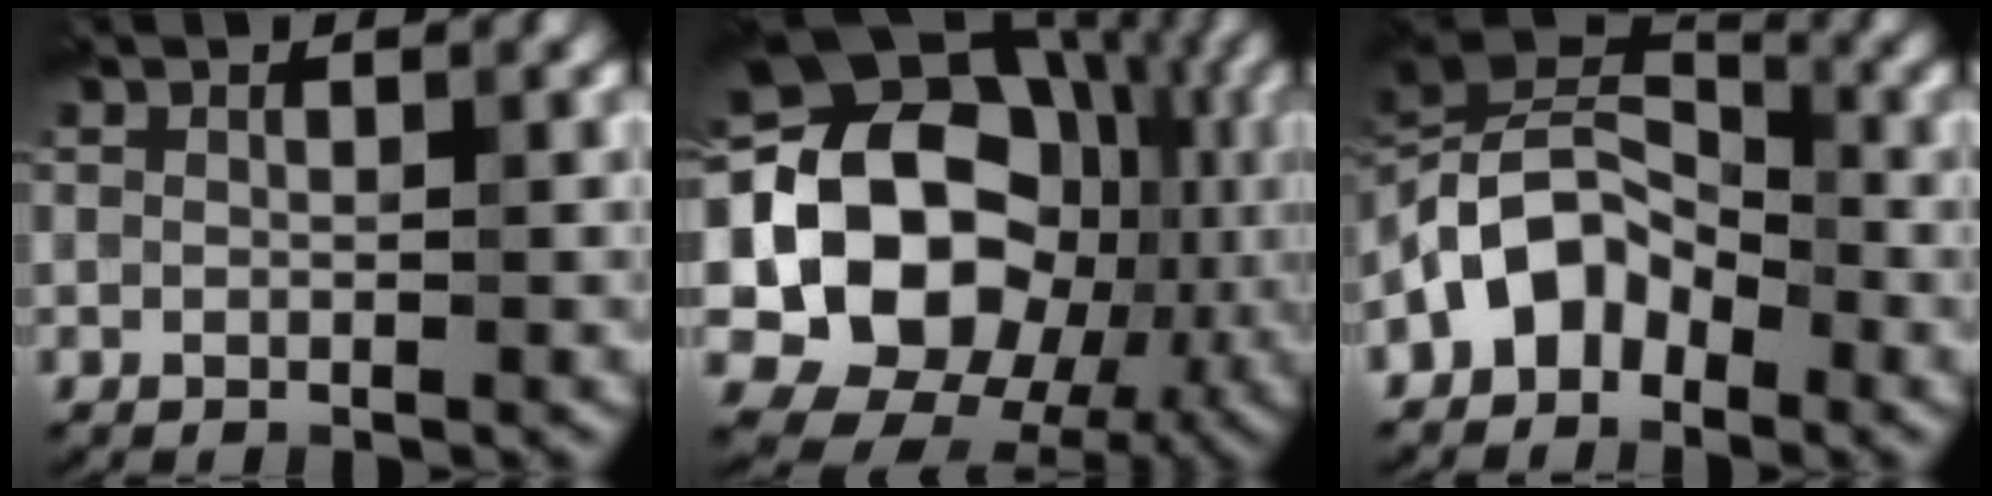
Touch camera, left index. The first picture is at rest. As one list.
[{"total": 18.2, "force": [-0.9, 14.5, 10.9], "torque": [-0.180, 0.002, -0.008]}, {"total": 6.3, "force": [-3.1, 4.0, 3.7], "torque": [-0.057, 0.022, -0.077]}]